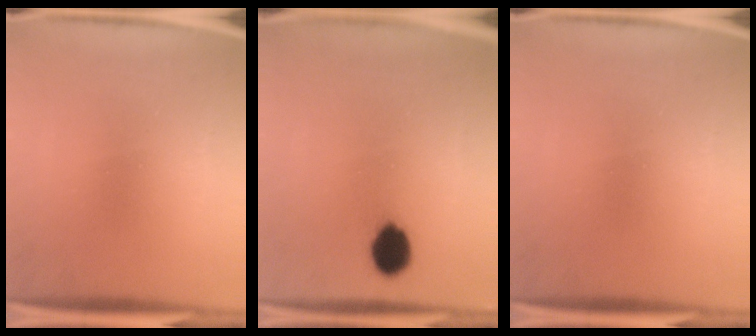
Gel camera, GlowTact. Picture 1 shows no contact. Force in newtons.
{"total": 7.2}
{"total": 0.0}